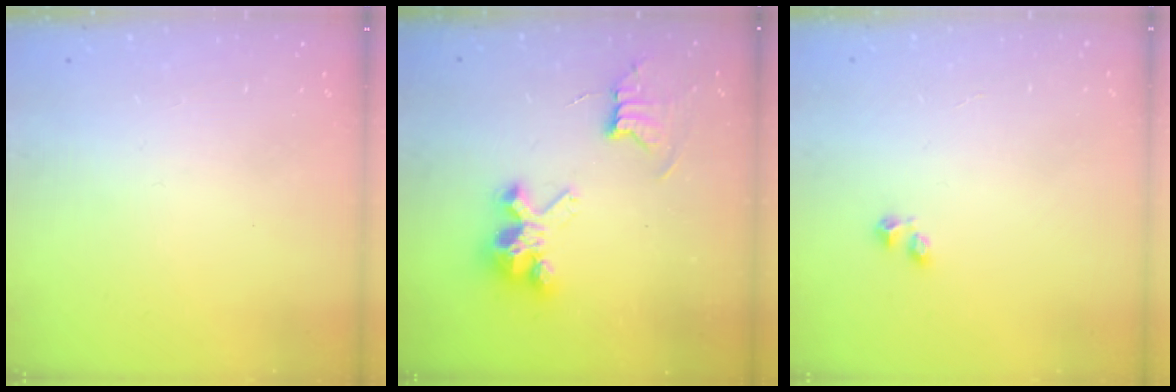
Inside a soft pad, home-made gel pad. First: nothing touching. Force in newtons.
{"total": 8.7, "press": 8.7, "slide": 0.7}
{"total": 1.6, "press": 1.4, "slide": 0.6}